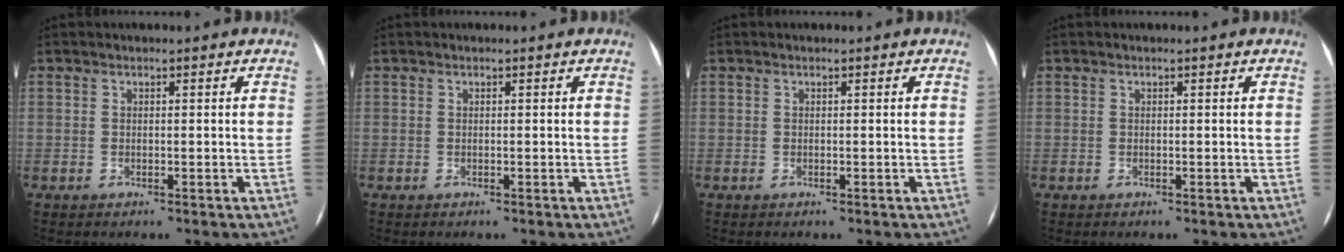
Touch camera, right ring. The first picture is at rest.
{"total": 0.0}
{"total": 0.0}
{"total": 0.0}